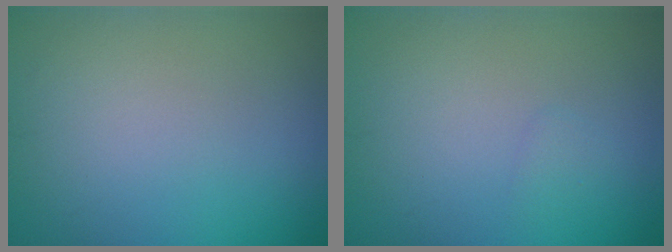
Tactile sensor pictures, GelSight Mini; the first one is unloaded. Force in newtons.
{"total": 0.5, "press": 0.5, "slide": 0.0}